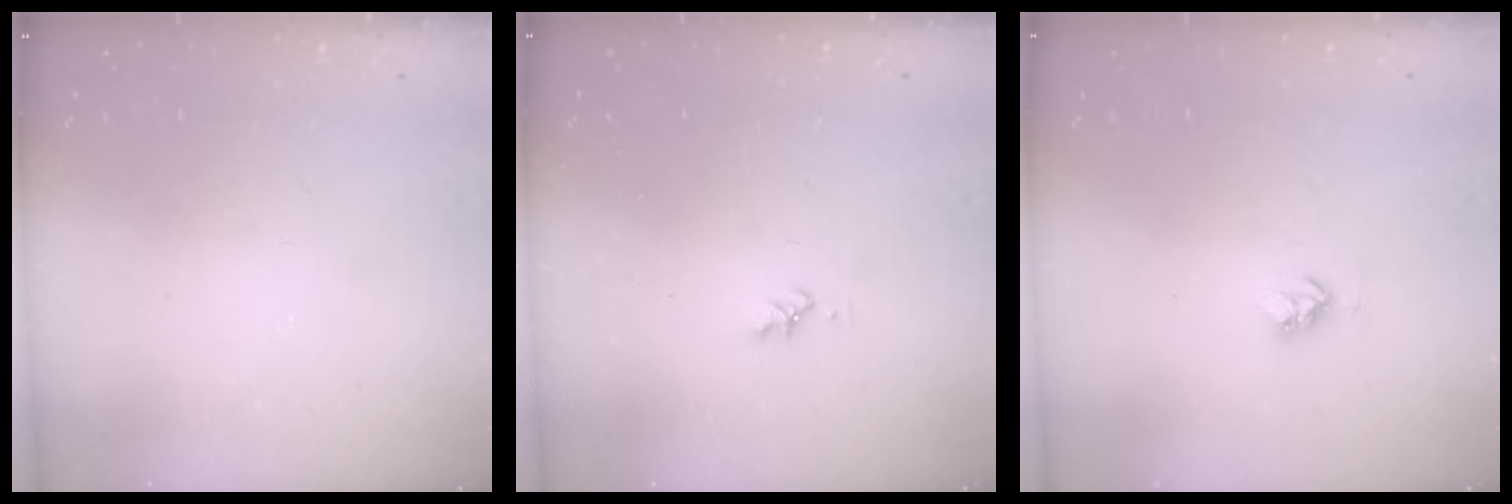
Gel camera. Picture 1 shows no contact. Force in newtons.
{"total": 1.6, "press": 1.6, "slide": 0.3}
{"total": 4.0, "press": 3.9, "slide": 0.4}